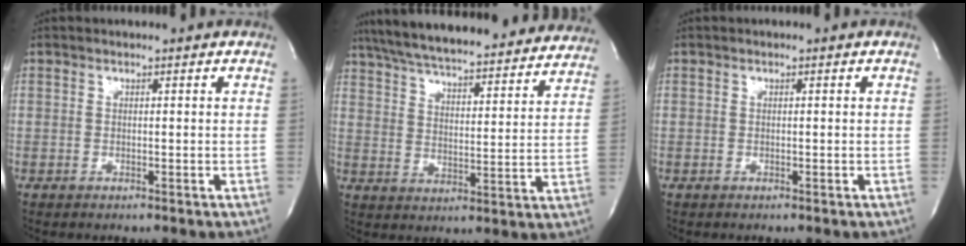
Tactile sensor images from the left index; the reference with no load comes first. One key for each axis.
{"total": 31.4, "fx": 28.2, "fy": 5.2, "fz": 12.8, "tx": -0.220, "ty": -0.023, "tz": 0.367}
{"total": 0.0}